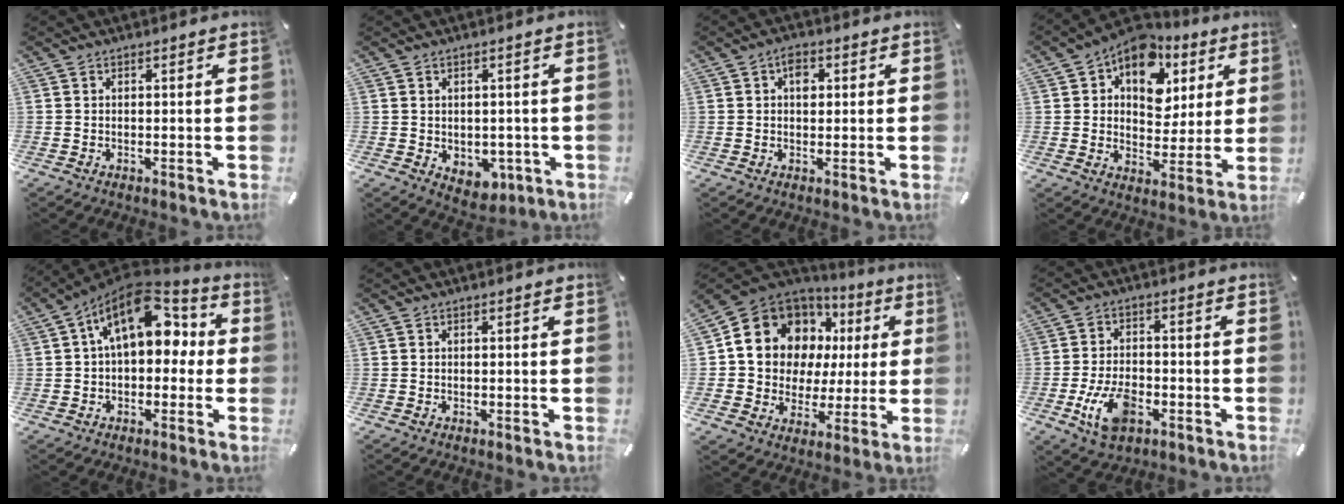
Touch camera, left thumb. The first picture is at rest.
{"total": 4.0, "force": [-0.6, 3.5, 2.0], "torque": [-0.010, -0.003, -0.010]}
{"total": 3.4, "force": [0.8, 2.3, 2.4], "torque": [-0.026, -0.001, 0.007]}
{"total": 12.5, "force": [6.5, 9.1, 5.8], "torque": [-0.093, -0.042, 0.118]}
{"total": 16.7, "force": [6.5, 9.9, 11.7], "torque": [-0.182, -0.029, 0.115]}
{"total": 0.0}
{"total": 13.7, "force": [5.0, 11.8, 4.7], "torque": [-0.088, -0.036, 0.099]}
{"total": 10.2, "force": [-4.0, 6.1, 7.2], "torque": [-0.146, 0.006, -0.071]}